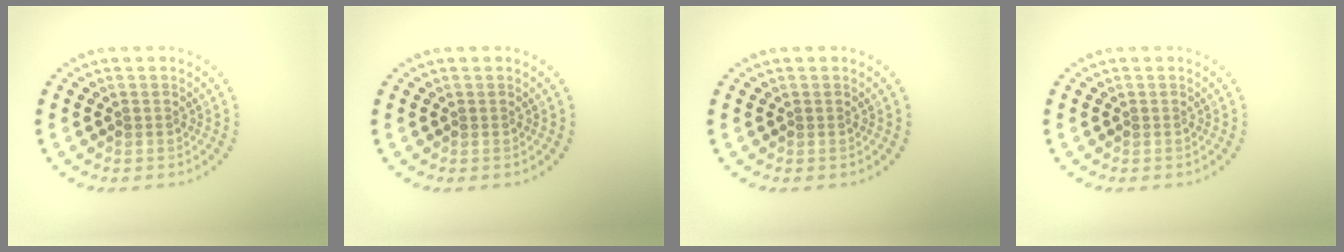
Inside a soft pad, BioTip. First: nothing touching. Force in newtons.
{"total": 0.0}
{"total": 0.0}
{"total": 0.0}